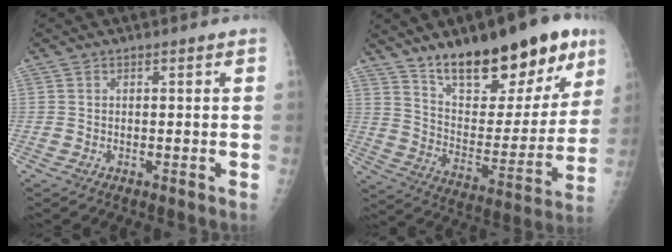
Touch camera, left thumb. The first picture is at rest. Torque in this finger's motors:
{"motor_torque": [0.76, 0.62, 1.46, -1.30, 0.32]}